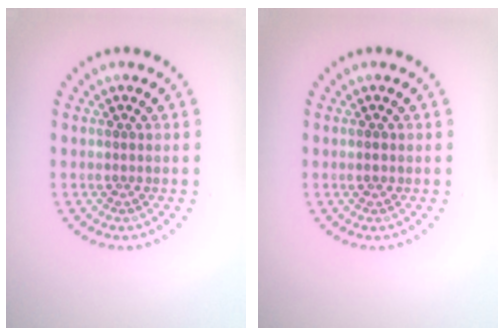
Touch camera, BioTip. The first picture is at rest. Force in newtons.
{"total": 0.9, "press": 0.9, "slide": 0.1}